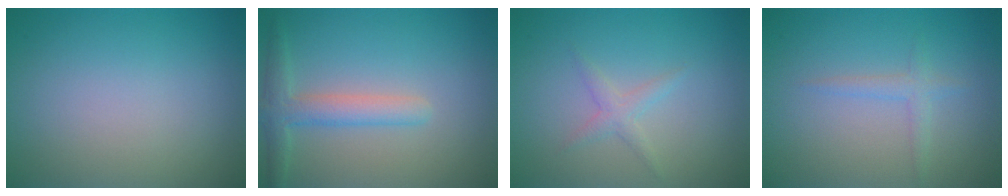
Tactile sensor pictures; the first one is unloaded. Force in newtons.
{"total": 3.1, "press": 3.0, "slide": 0.3}
{"total": 1.3, "press": 1.3, "slide": 0.1}
{"total": 1.4, "press": 1.4, "slide": 0.1}